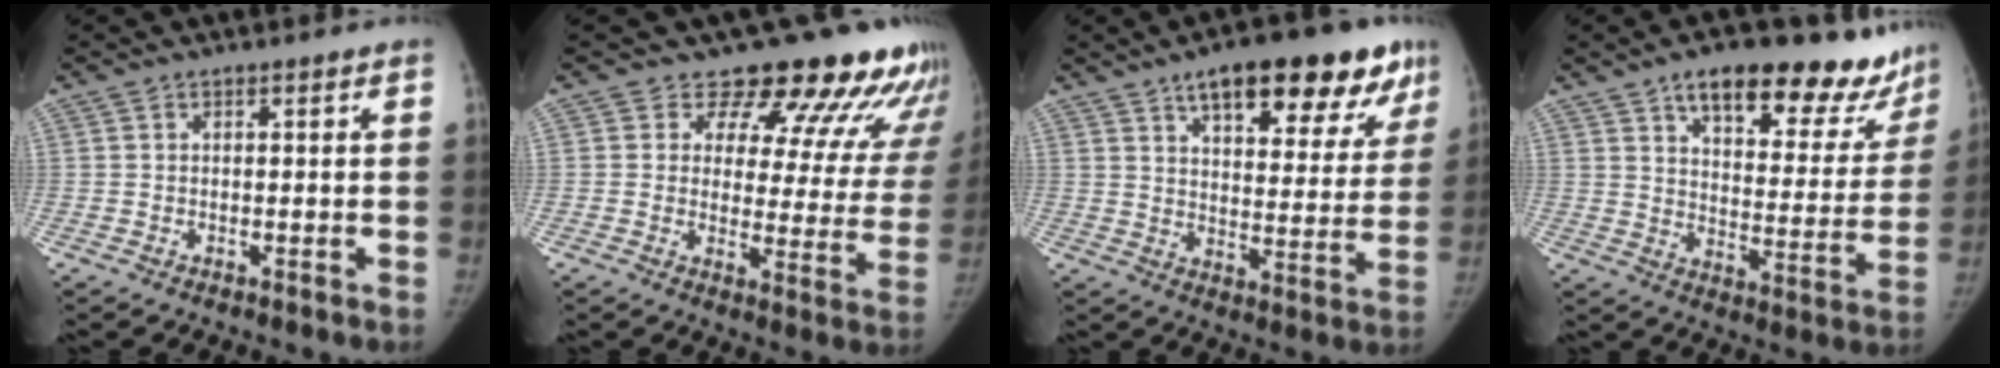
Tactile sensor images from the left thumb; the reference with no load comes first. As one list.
[{"total": 17.6, "force": [15.0, 7.2, 5.7], "torque": [-0.011, -0.096, 0.163]}, {"total": 21.9, "force": [13.2, 8.6, 15.3], "torque": [-0.162, -0.027, 0.185]}, {"total": 23.6, "force": [17.3, 9.6, 12.9], "torque": [-0.128, -0.075, 0.231]}]